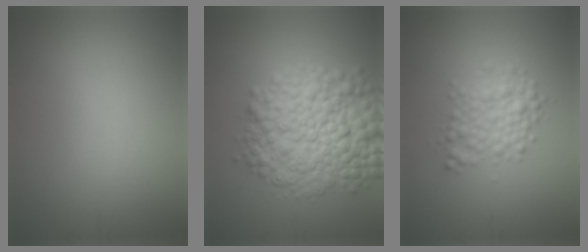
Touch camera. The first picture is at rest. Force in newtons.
{"total": 9.8, "press": 9.8, "slide": 0.2}
{"total": 3.6, "press": 3.6, "slide": 0.1}